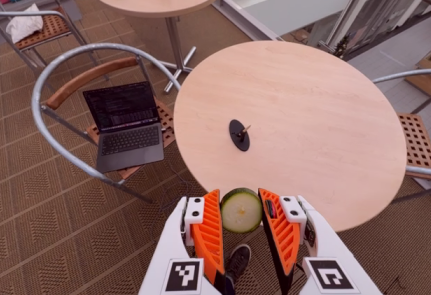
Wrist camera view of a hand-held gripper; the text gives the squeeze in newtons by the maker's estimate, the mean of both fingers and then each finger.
{"total": 9.4, "left": 9.7, "right": 9.0}